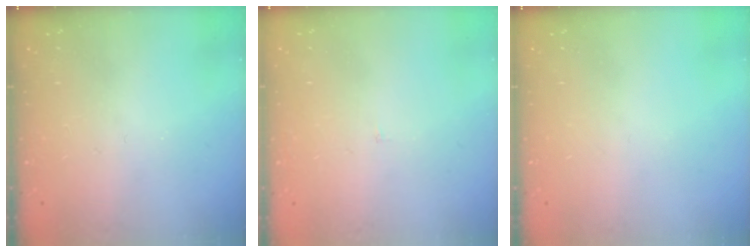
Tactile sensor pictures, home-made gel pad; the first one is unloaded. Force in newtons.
{"total": 2.0, "press": 2.0, "slide": 0.1}
{"total": 0.0}